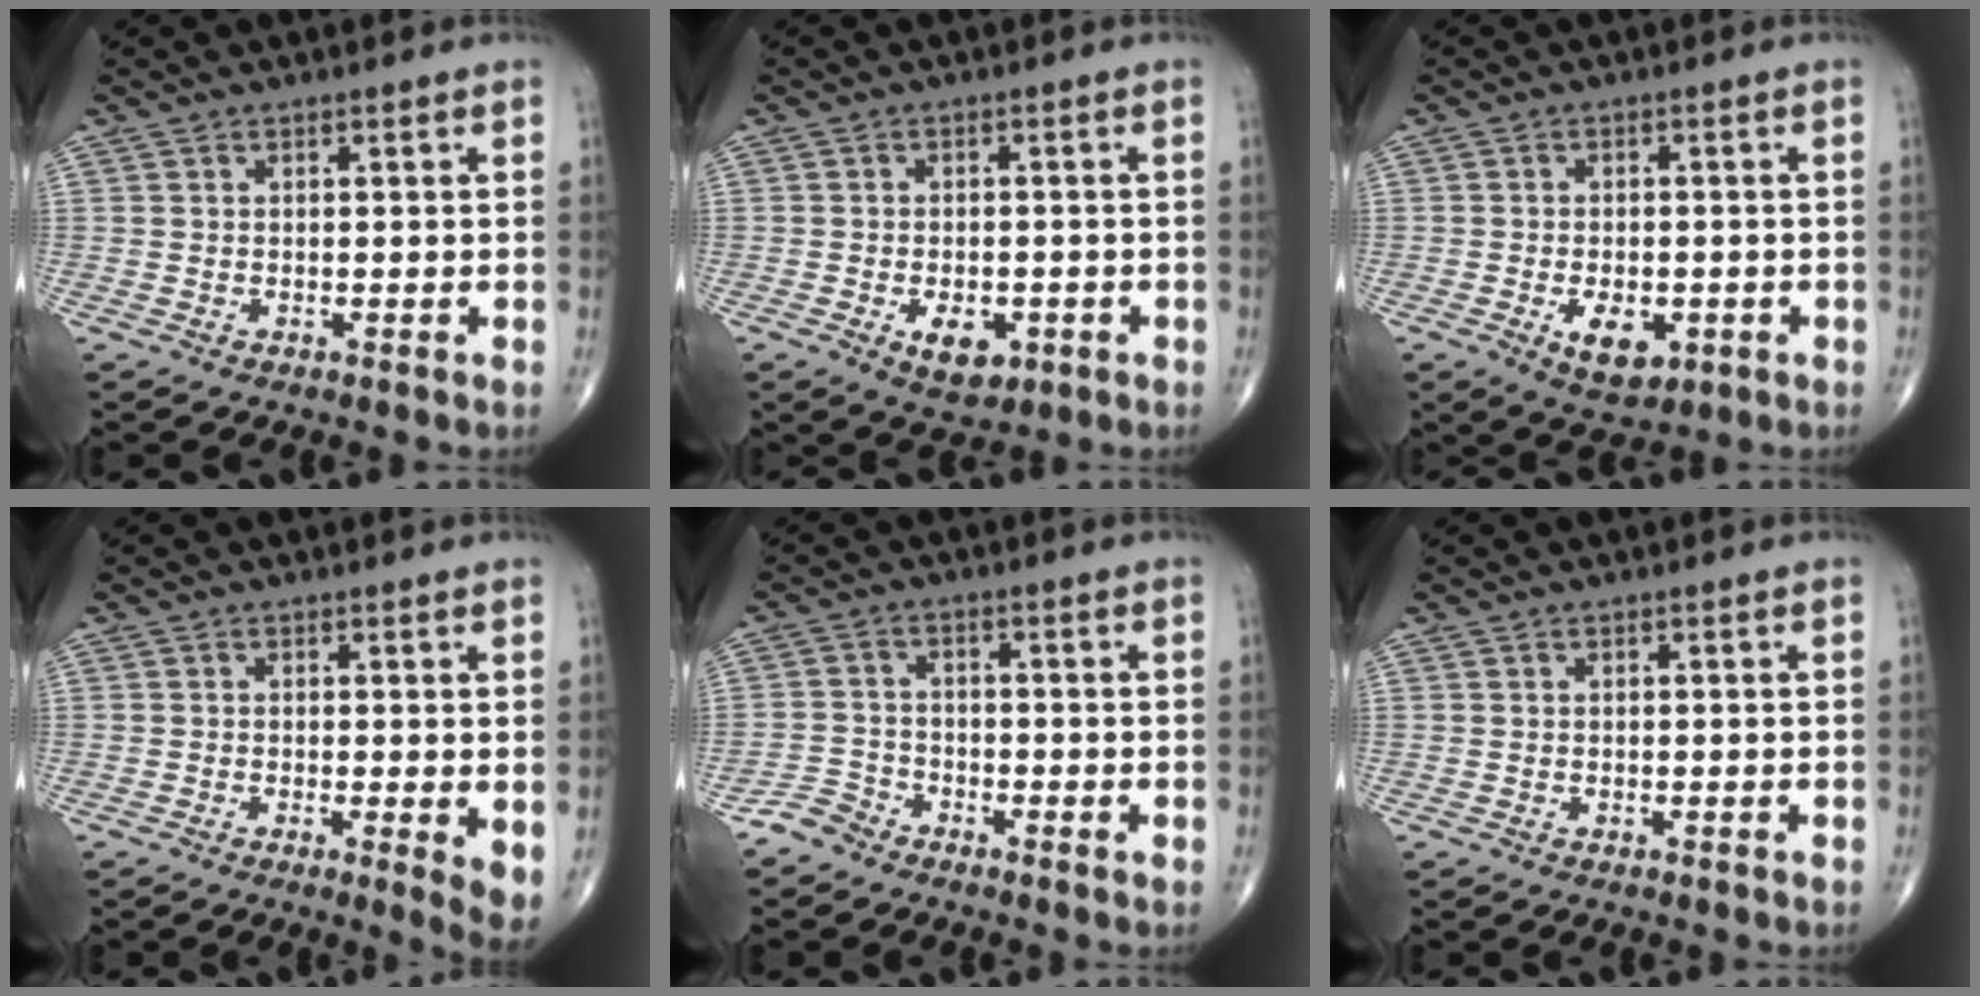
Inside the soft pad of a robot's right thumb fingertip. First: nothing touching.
{"total": 5.8, "force": [-2.1, 3.5, 4.2], "torque": [-0.051, 0.002, -0.024]}
{"total": 6.6, "force": [-2.2, 3.8, 5.0], "torque": [-0.066, 0.000, -0.024]}
{"total": 3.8, "force": [-0.1, 0.8, 3.7], "torque": [-0.057, -0.013, -0.008]}
{"total": 3.1, "force": [-2.8, 1.5, 0.0], "torque": [0.009, -0.002, -0.065]}
{"total": 0.0}